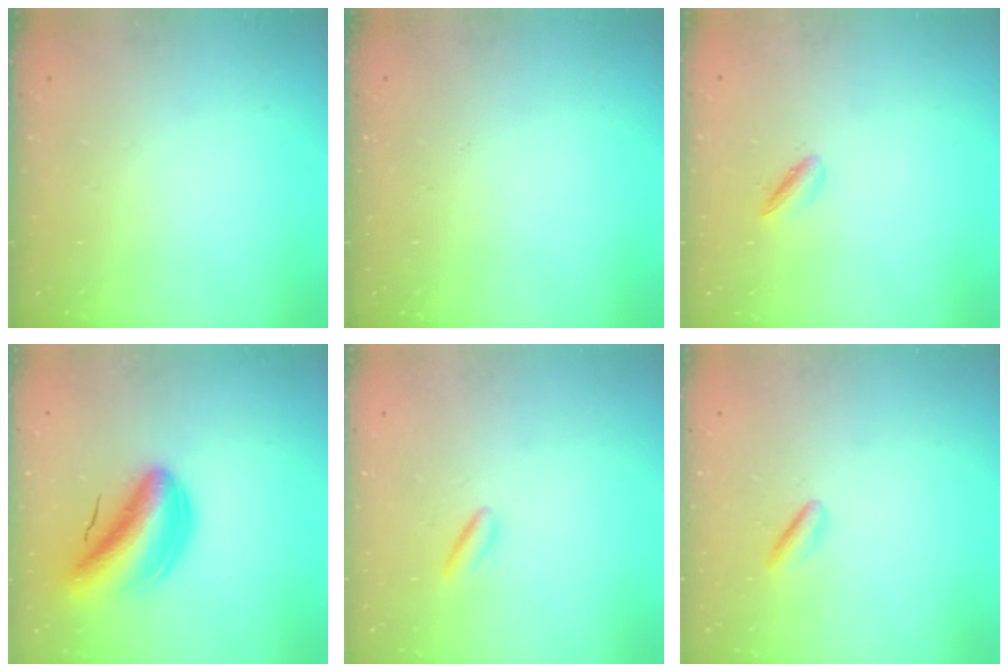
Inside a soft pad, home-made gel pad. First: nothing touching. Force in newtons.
{"total": 0.0}
{"total": 2.8, "press": 2.8, "slide": 0.6}
{"total": 10.7, "press": 10.2, "slide": 3.0}
{"total": 1.7, "press": 1.6, "slide": 0.7}
{"total": 1.5, "press": 1.1, "slide": 0.9}